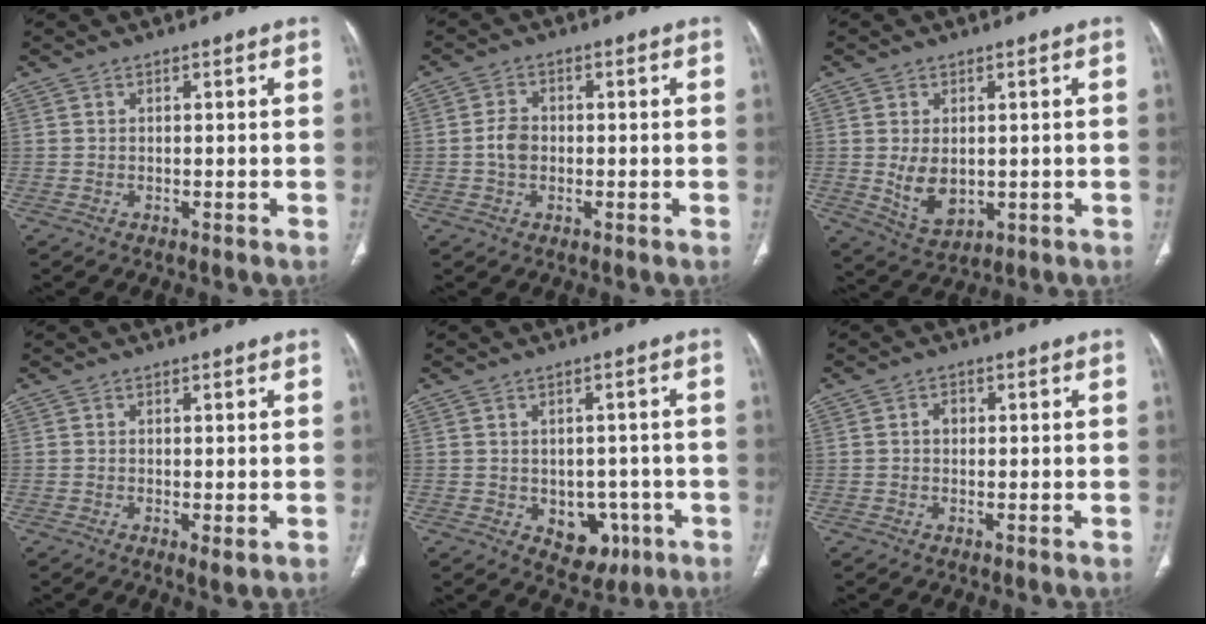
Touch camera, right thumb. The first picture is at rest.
{"total": 3.5, "force": [-0.4, 2.6, 2.3], "torque": [-0.040, 0.009, -0.014]}
{"total": 6.7, "force": [-0.1, 4.4, 5.0], "torque": [-0.079, -0.015, 0.017]}
{"total": 1.8, "force": [-0.4, 0.5, 1.7], "torque": [-0.034, -0.009, -0.005]}
{"total": 7.4, "force": [-2.3, 5.5, 4.3], "torque": [-0.021, 0.015, -0.016]}
{"total": 1.8, "force": [0.1, 1.4, 1.1], "torque": [-0.012, 0.007, 0.000]}